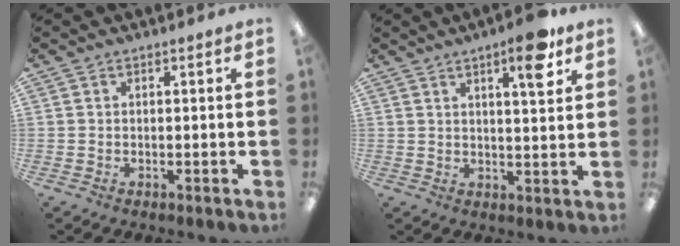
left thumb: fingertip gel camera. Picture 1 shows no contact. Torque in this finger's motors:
{"motor_torque": [-0.07, 0.06, -0.30, 0.22, 0.03]}